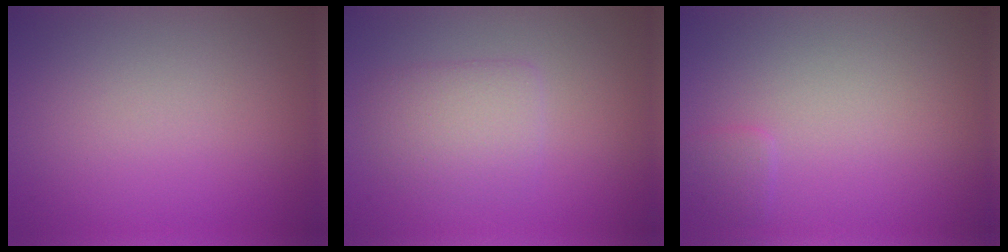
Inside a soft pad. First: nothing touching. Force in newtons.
{"total": 2.6, "press": 2.6, "slide": 0.2}
{"total": 0.9, "press": 0.9, "slide": 0.1}